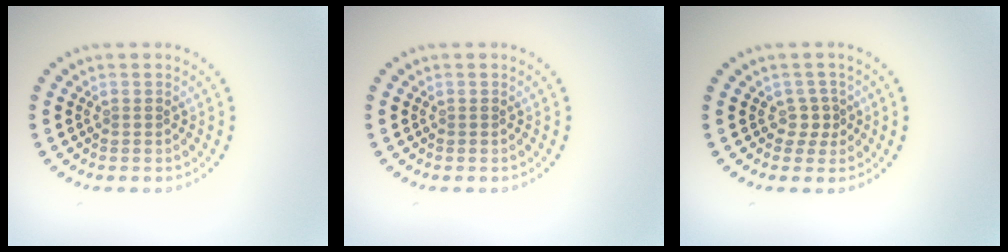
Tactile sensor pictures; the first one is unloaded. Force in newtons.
{"total": 0.0}
{"total": 1.6, "press": 1.1, "slide": 1.1}